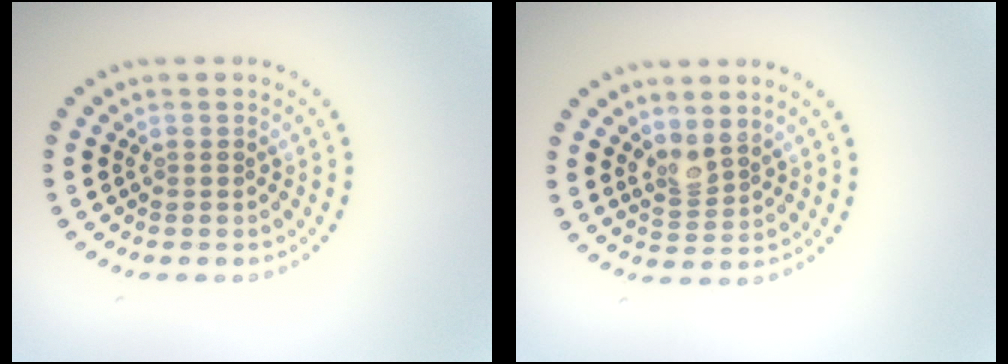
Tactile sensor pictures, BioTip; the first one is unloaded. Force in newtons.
{"total": 2.1, "press": 1.7, "slide": 1.2}